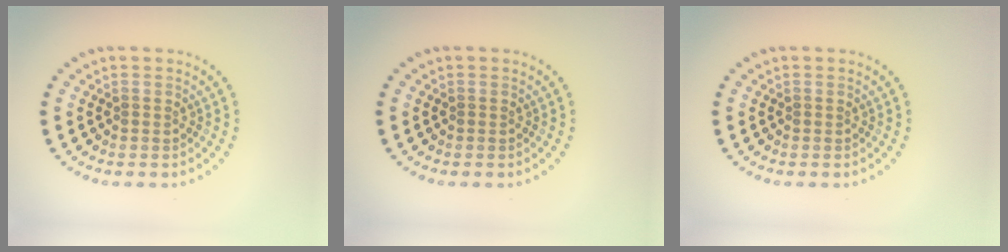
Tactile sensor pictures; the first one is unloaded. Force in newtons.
{"total": 0.0}
{"total": 0.0}